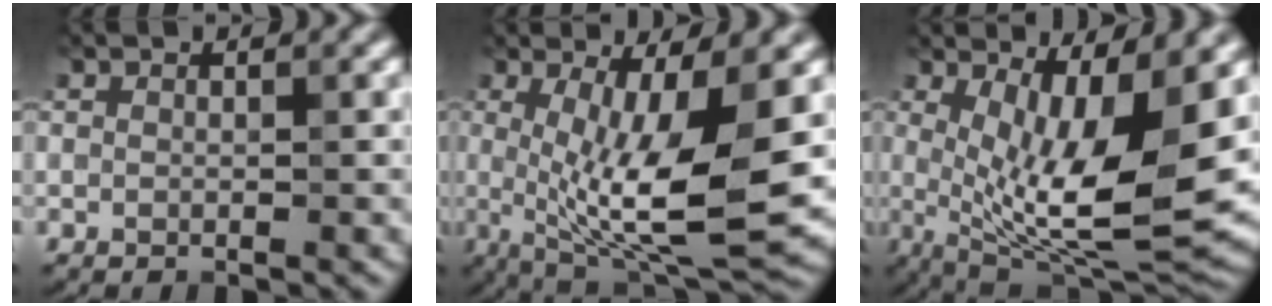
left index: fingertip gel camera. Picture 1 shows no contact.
{"total": 11.7, "force": [-0.6, 3.2, 11.3], "torque": [-0.194, -0.020, -0.006]}
{"total": 12.6, "force": [0.8, 3.9, 12.0], "torque": [-0.191, -0.022, 0.021]}